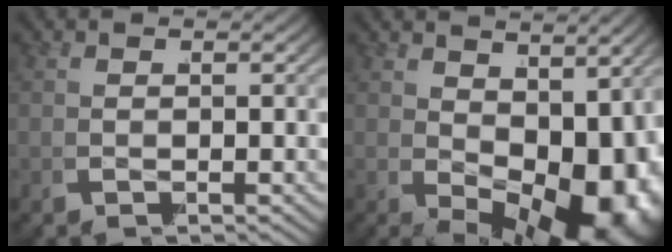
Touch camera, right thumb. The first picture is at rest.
{"total": 14.0, "force": [-3.1, 8.0, 11.0], "torque": [-0.165, -0.038, -0.024]}